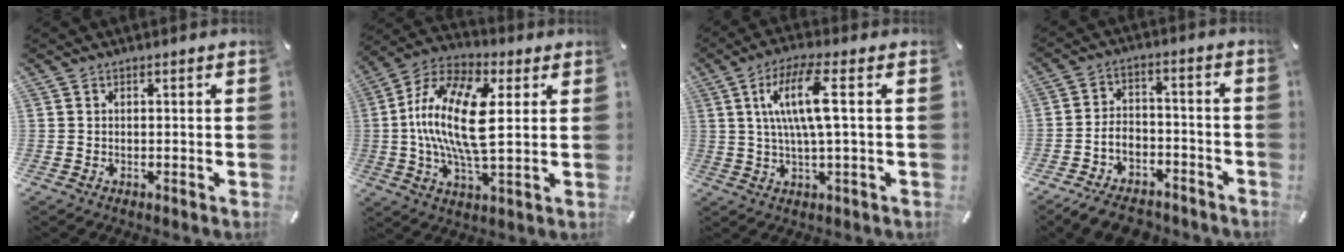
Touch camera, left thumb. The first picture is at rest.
{"total": 18.6, "force": [2.1, 7.4, 17.0], "torque": [-0.365, -0.010, 0.029]}
{"total": 11.5, "force": [2.4, 2.4, 11.0], "torque": [-0.221, -0.001, 0.036]}
{"total": 8.7, "force": [-6.2, 5.2, 3.2], "torque": [-0.057, 0.041, -0.116]}